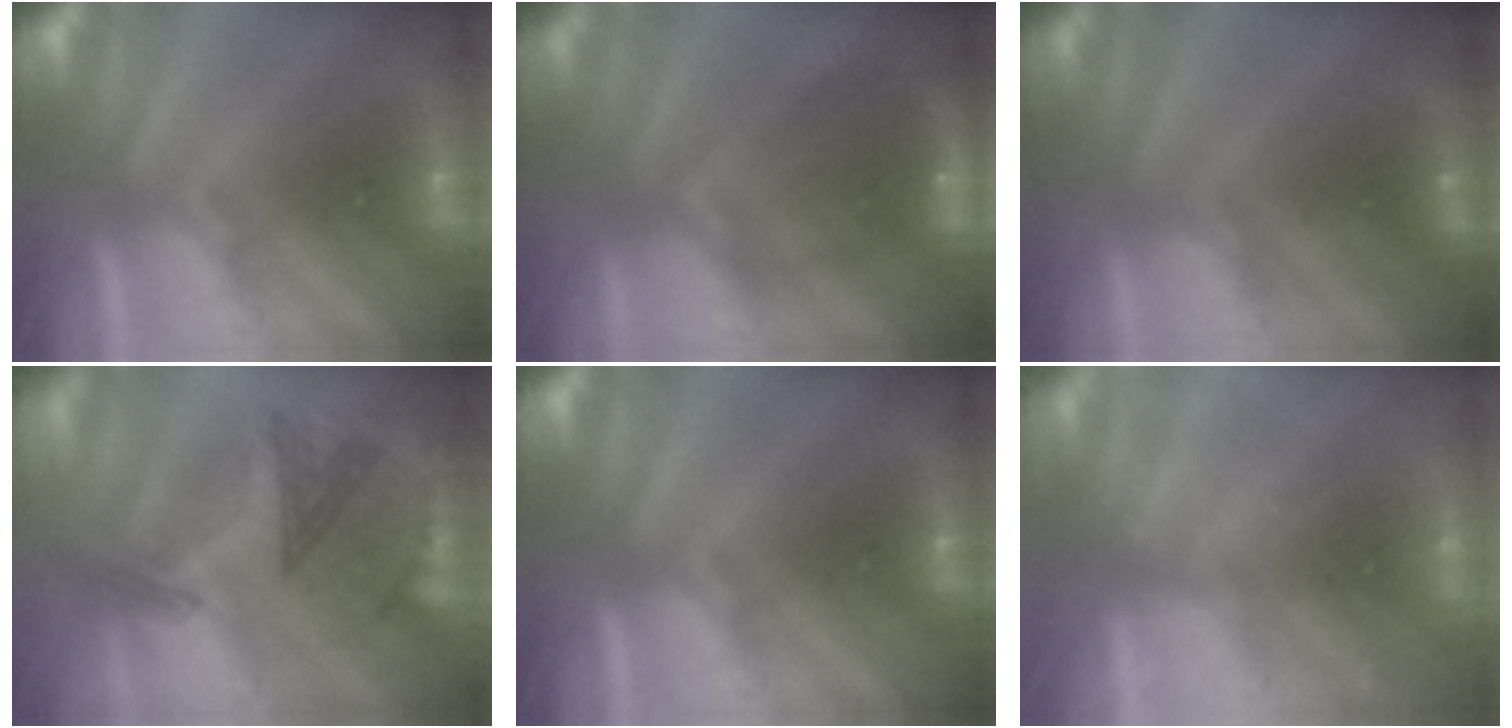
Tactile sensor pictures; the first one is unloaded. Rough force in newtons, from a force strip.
{"total": 6.9}
{"total": 2.2}
{"total": 2.9}
{"total": 0.0}
{"total": 2.3}